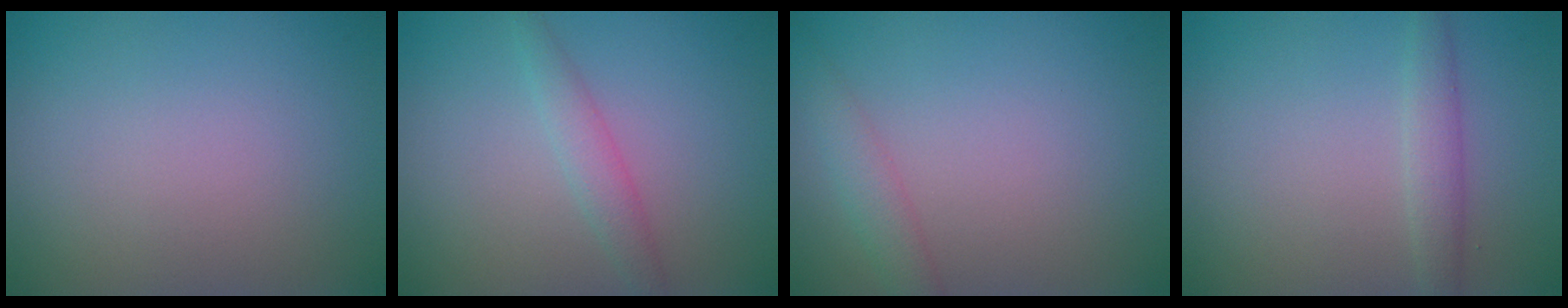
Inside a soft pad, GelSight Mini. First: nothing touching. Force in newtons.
{"total": 1.9, "press": 1.9, "slide": 0.1}
{"total": 2.1, "press": 2.1, "slide": 0.1}
{"total": 1.9, "press": 1.9, "slide": 0.0}